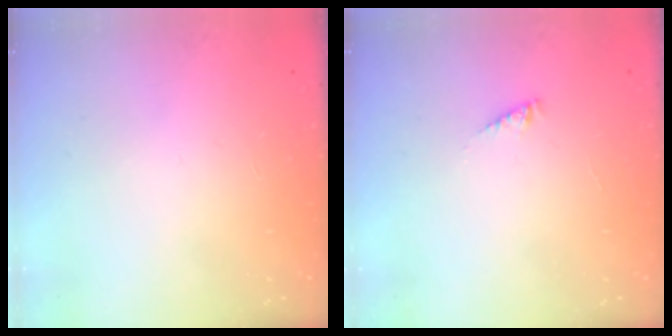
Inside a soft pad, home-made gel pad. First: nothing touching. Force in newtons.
{"total": 1.8, "press": 1.8, "slide": 0.2}